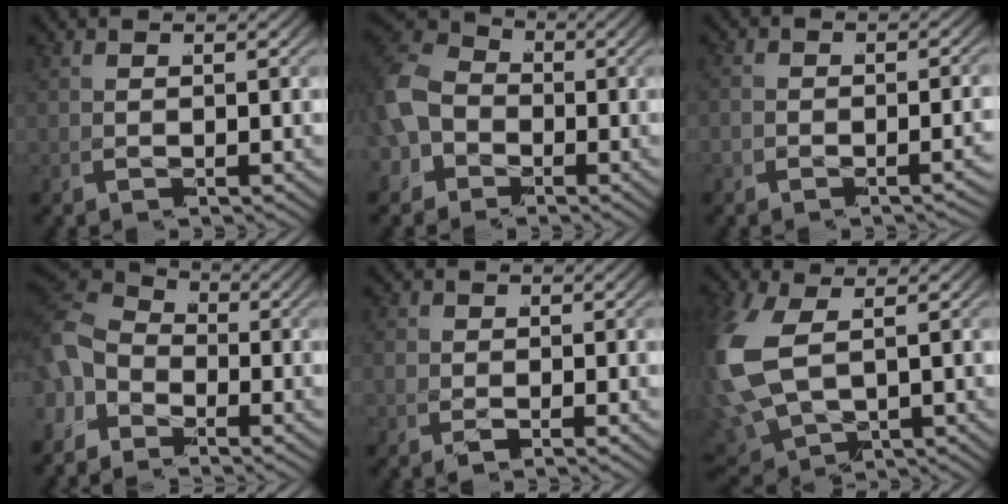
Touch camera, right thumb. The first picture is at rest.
{"total": 8.7, "force": [-0.4, 7.4, 4.5], "torque": [-0.111, -0.019, -0.007]}
{"total": 1.5, "force": [-1.1, 0.7, 0.6], "torque": [-0.010, -0.002, -0.022]}
{"total": 5.9, "force": [1.5, 4.3, 3.9], "torque": [-0.084, -0.004, 0.025]}
{"total": 1.5, "force": [-0.3, 1.3, 0.7], "torque": [-0.015, -0.004, -0.009]}
{"total": 8.5, "force": [0.5, 5.8, 6.2], "torque": [-0.189, -0.047, 0.050]}